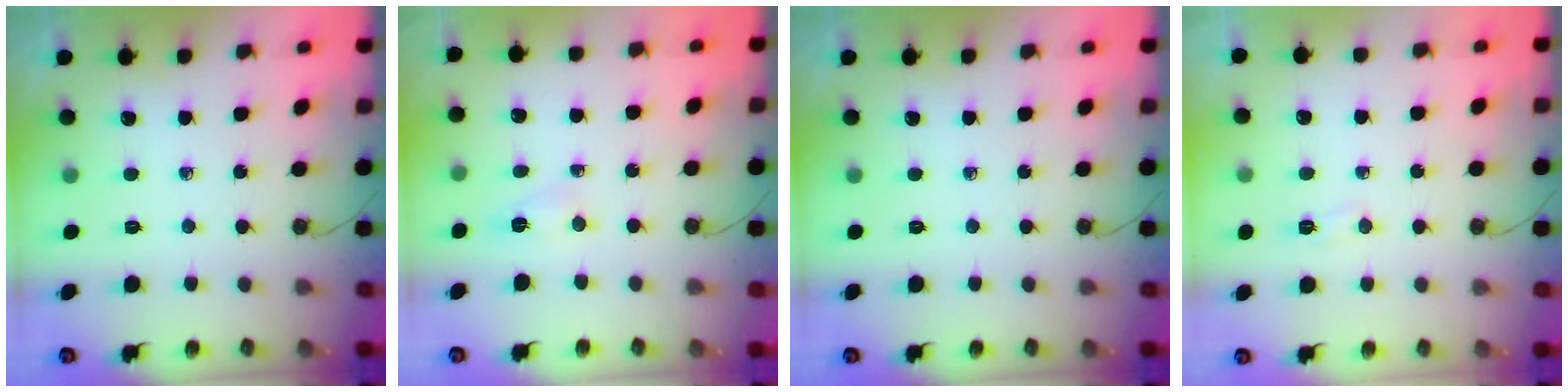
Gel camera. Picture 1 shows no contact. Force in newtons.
{"total": 2.7, "press": 2.4, "slide": 1.1}
{"total": 0.0}
{"total": 3.1, "press": 2.8, "slide": 1.2}